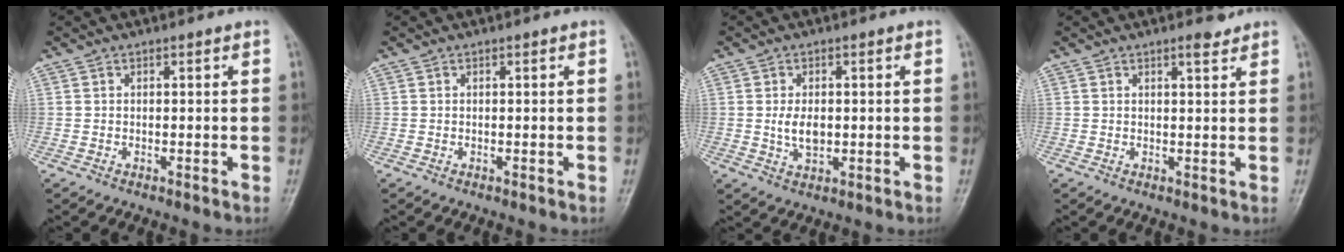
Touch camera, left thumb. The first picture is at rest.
{"total": 0.0}
{"total": 4.4, "force": [0.1, 2.6, 3.5], "torque": [-0.061, -0.005, 0.004]}
{"total": 2.2, "force": [1.7, 0.6, 1.3], "torque": [-0.018, -0.011, 0.025]}